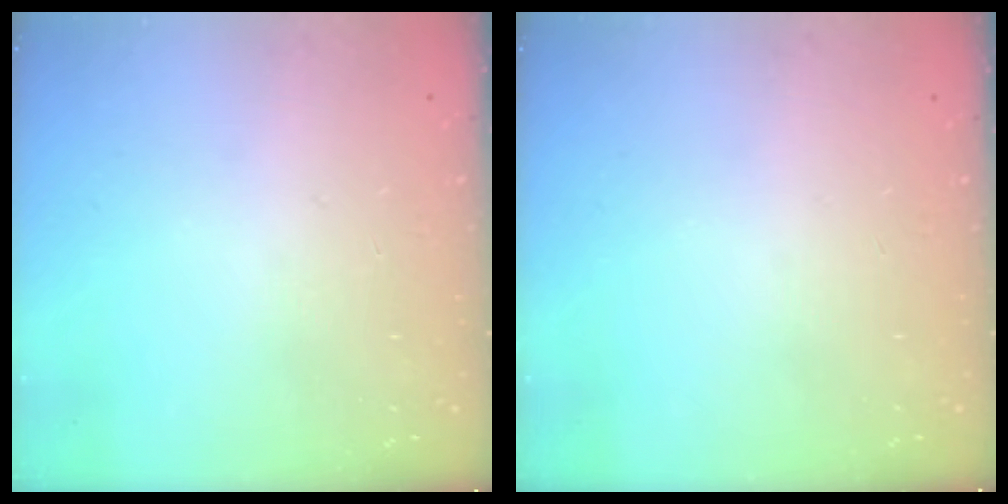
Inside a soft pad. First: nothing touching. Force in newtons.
{"total": 0.0}